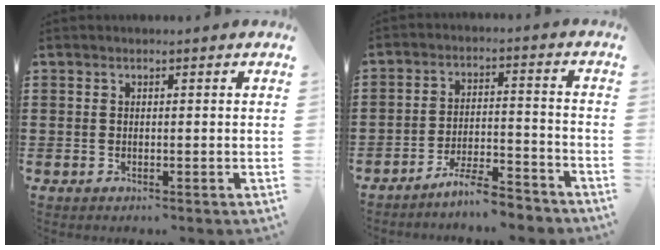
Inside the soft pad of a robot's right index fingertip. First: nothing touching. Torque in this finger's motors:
{"motor_torque": [0.77, 0.76, -0.03, 0.00]}